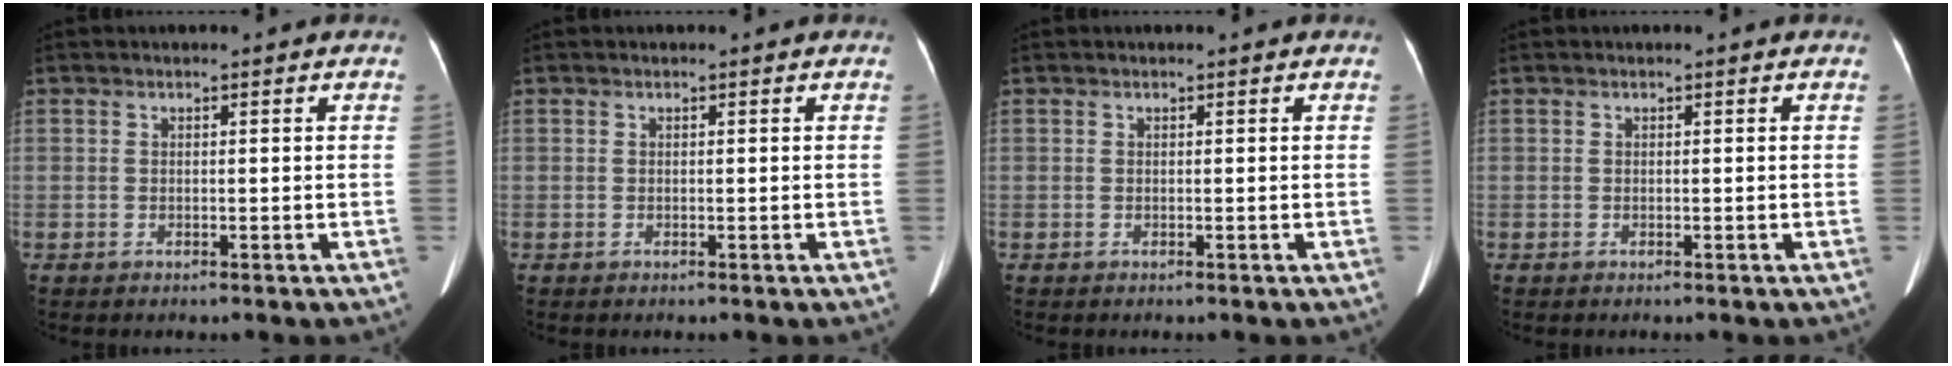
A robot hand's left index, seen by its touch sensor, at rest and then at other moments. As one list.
[{"total": 0.0}, {"total": 0.0}, {"total": 0.0}]